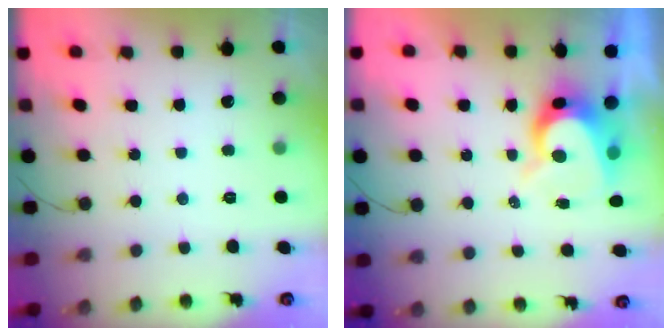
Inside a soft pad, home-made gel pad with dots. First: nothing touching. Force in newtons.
{"total": 8.3, "press": 8.2, "slide": 0.8}